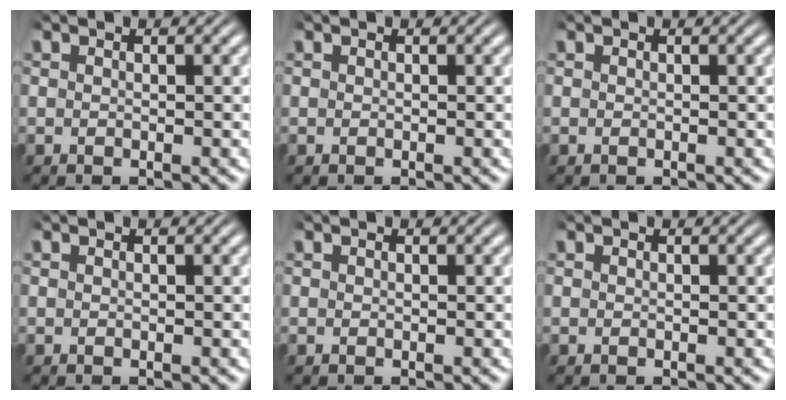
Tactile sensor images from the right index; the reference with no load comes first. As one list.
[{"total": 0.0}, {"total": 0.0}, {"total": 0.0}, {"total": 0.0}, {"total": 0.0}]